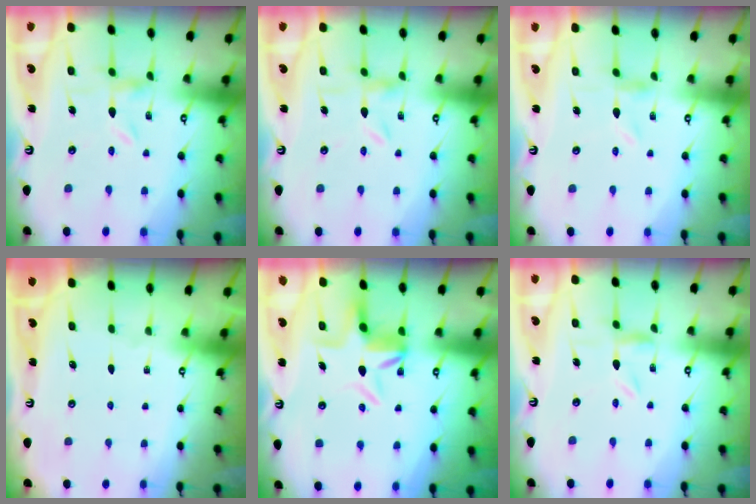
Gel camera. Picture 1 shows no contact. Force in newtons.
{"total": 0.8, "press": 0.8, "slide": 0.3}
{"total": 0.0}
{"total": 0.0}
{"total": 7.3, "press": 7.0, "slide": 2.1}
{"total": 1.4, "press": 1.4, "slide": 0.2}